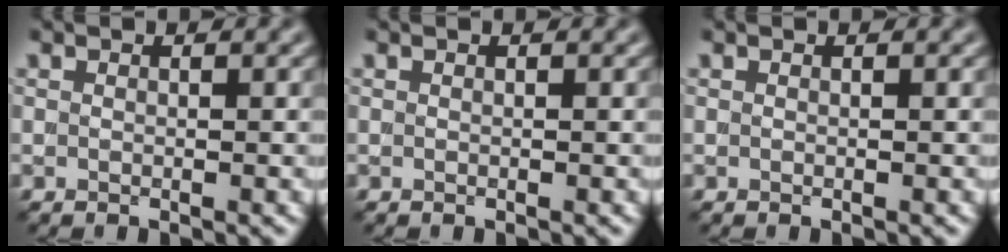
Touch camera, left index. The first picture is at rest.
{"total": 0.0}
{"total": 0.0}